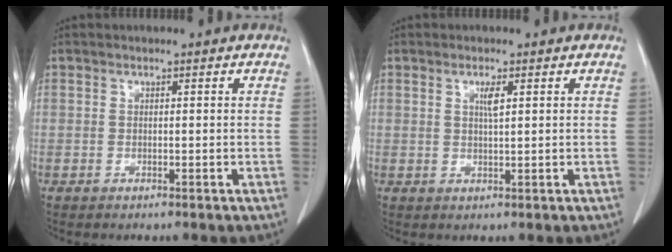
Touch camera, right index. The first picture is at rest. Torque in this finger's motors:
{"motor_torque": [0.03, 0.01, 0.03, 0.02]}